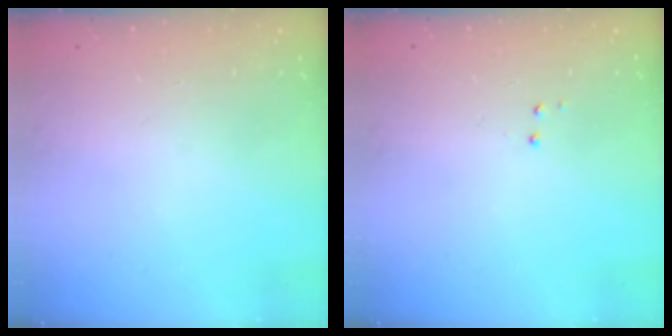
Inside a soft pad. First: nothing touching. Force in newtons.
{"total": 2.9, "press": 2.8, "slide": 0.6}